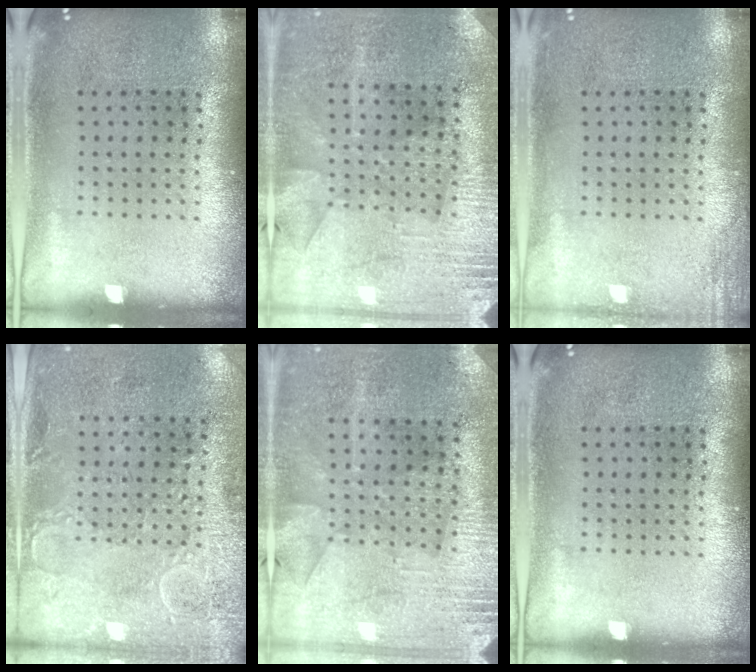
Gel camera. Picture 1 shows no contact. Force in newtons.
{"total": 2.8, "press": 2.7, "slide": 0.7}
{"total": 1.4, "press": 1.4, "slide": 0.2}
{"total": 2.9, "press": 2.5, "slide": 1.5}
{"total": 2.9, "press": 2.8, "slide": 0.8}
{"total": 0.0}